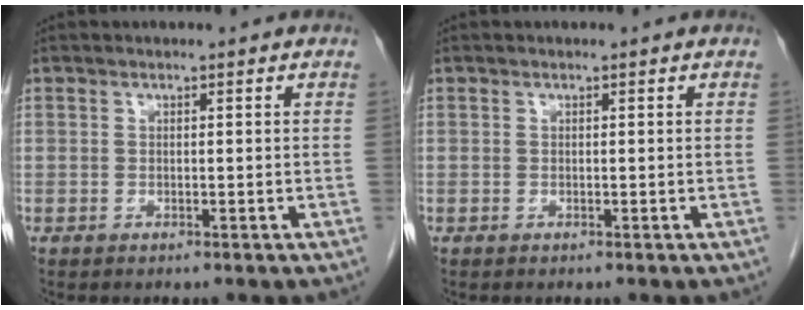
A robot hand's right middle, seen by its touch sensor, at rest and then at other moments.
{"total": 0.0}